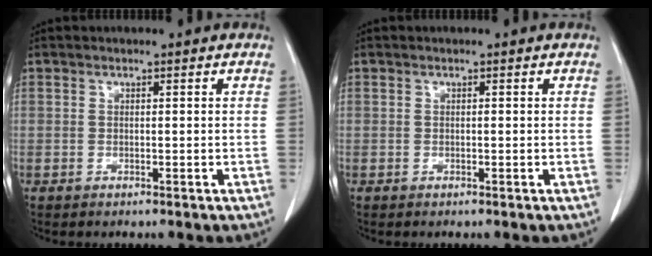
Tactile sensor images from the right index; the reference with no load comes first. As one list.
[{"total": 0.0}]